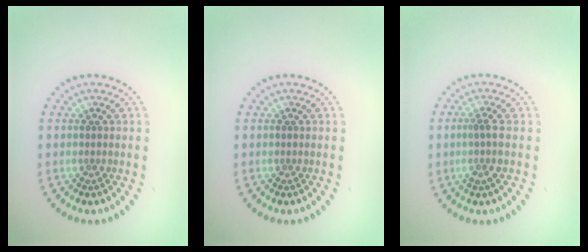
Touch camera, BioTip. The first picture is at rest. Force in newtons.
{"total": 0.0}
{"total": 1.8, "press": 1.5, "slide": 1.1}